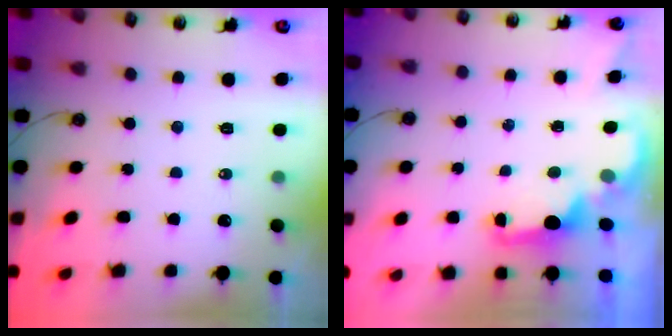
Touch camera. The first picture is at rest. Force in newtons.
{"total": 1.8, "press": 1.7, "slide": 0.7}